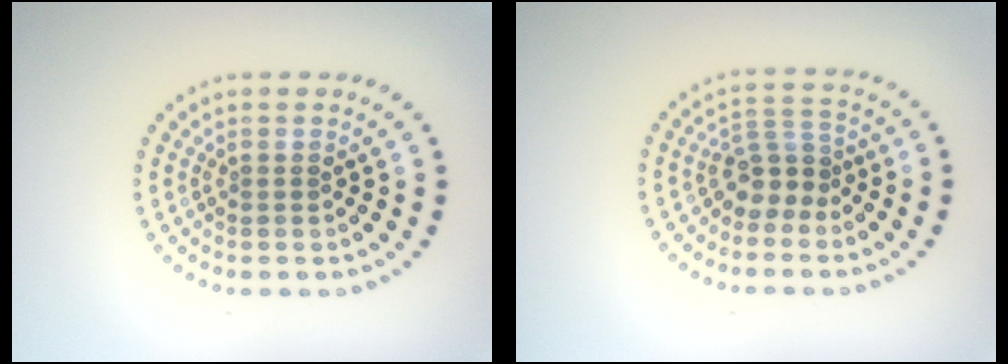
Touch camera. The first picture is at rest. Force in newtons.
{"total": 2.8, "press": 2.3, "slide": 1.7}